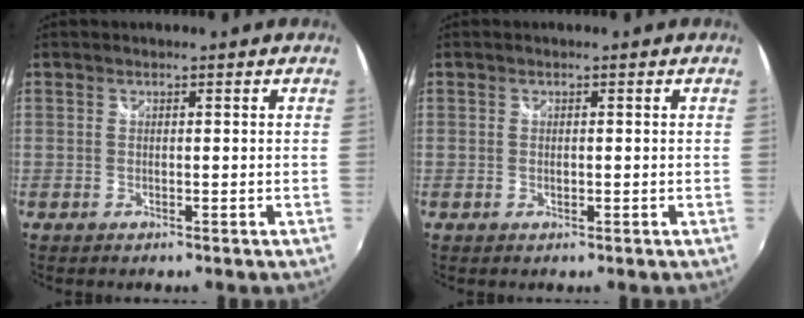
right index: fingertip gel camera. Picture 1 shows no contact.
{"total": 0.6, "force": [-0.1, 0.4, 0.4], "torque": [-0.009, -0.001, -0.001]}